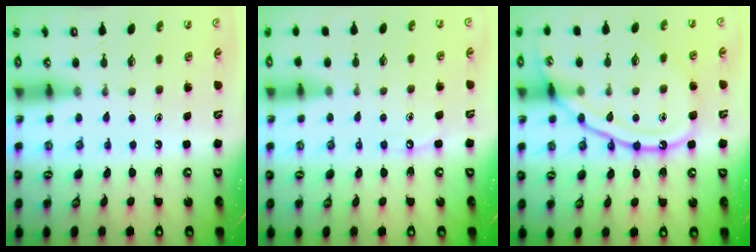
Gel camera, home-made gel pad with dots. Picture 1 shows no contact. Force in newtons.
{"total": 2.6, "press": 2.6, "slide": 0.4}
{"total": 15.7, "press": 15.7, "slide": 1.2}